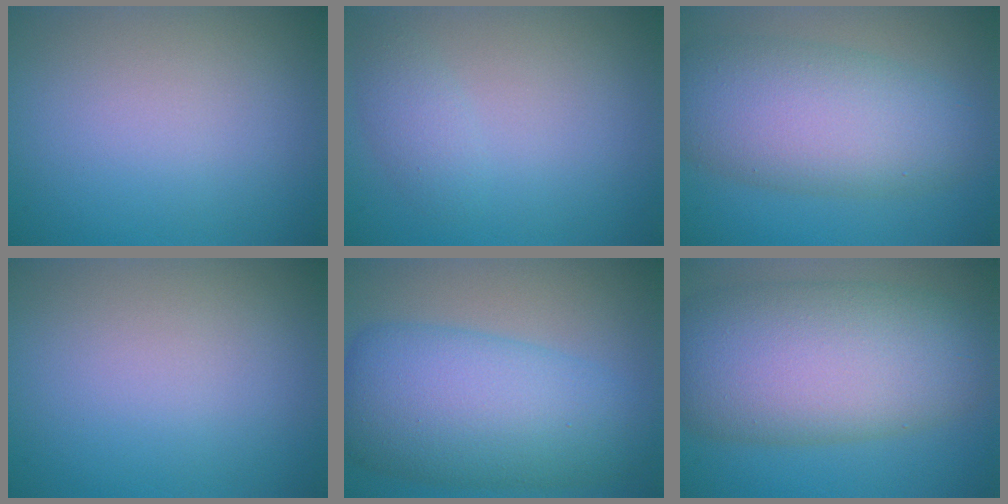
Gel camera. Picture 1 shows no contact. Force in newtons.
{"total": 1.6, "press": 1.6, "slide": 0.1}
{"total": 8.5, "press": 8.5, "slide": 0.4}
{"total": 0.0}
{"total": 9.9, "press": 9.9, "slide": 0.3}
{"total": 12.0, "press": 12.0, "slide": 0.2}